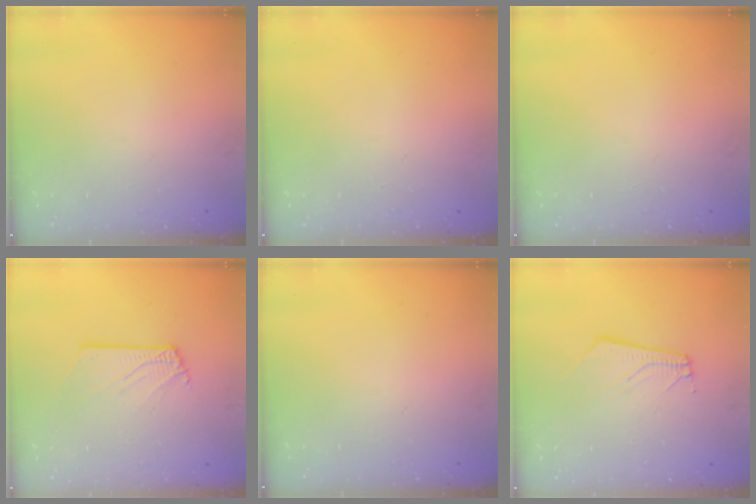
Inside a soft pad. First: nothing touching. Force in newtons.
{"total": 0.0}
{"total": 0.0}
{"total": 2.6, "press": 2.6, "slide": 0.3}
{"total": 0.0}
{"total": 3.7, "press": 3.7, "slide": 0.2}